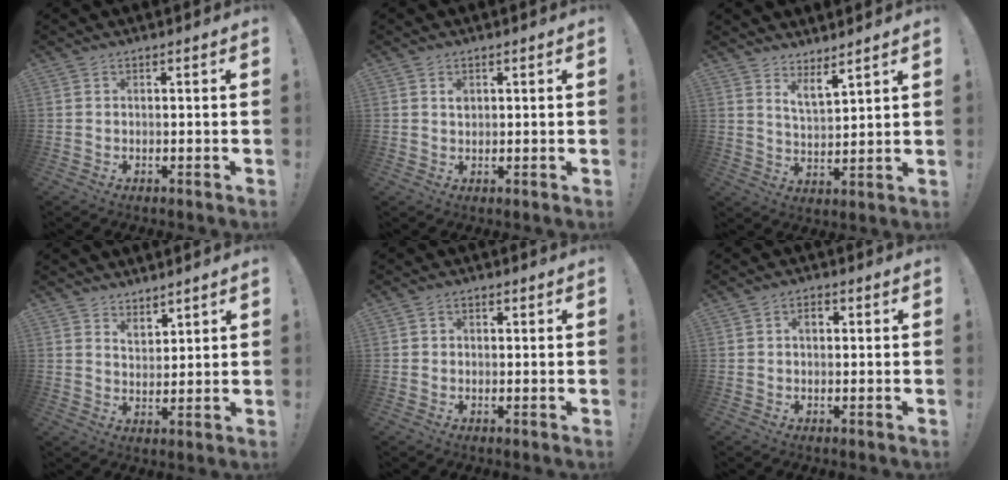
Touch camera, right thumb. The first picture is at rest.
{"total": 1.6, "force": [0.8, 1.2, 0.8], "torque": [-0.004, -0.001, 0.012]}
{"total": 6.0, "force": [5.3, 0.9, 2.6], "torque": [-0.051, -0.034, 0.095]}
{"total": 4.6, "force": [4.2, 2.0, 0.0], "torque": [-0.003, -0.030, 0.079]}
{"total": 1.5, "force": [-0.1, 1.3, 0.6], "torque": [-0.003, 0.002, -0.005]}
{"total": 2.5, "force": [0.3, 1.6, 1.9], "torque": [-0.026, 0.004, 0.001]}